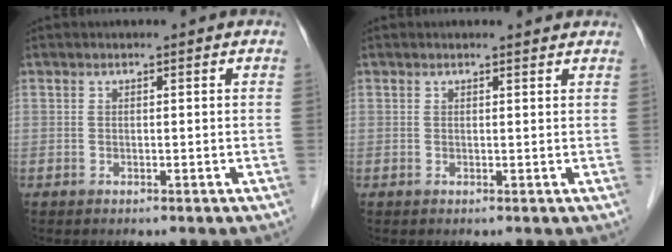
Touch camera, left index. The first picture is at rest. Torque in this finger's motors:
{"motor_torque": [0.56, -0.44, 0.00, -0.01]}